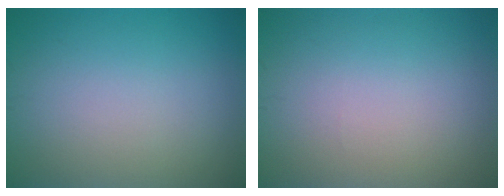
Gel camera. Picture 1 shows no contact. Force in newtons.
{"total": 0.0}